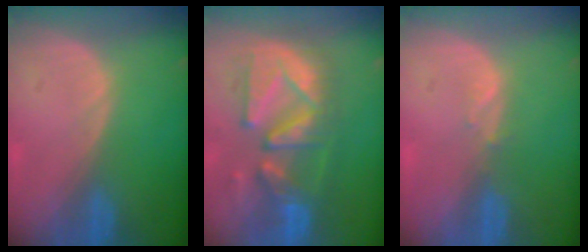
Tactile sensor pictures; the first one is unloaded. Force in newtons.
{"total": 11.4, "press": 10.8, "slide": 3.7}
{"total": 1.1, "press": 1.0, "slide": 0.4}